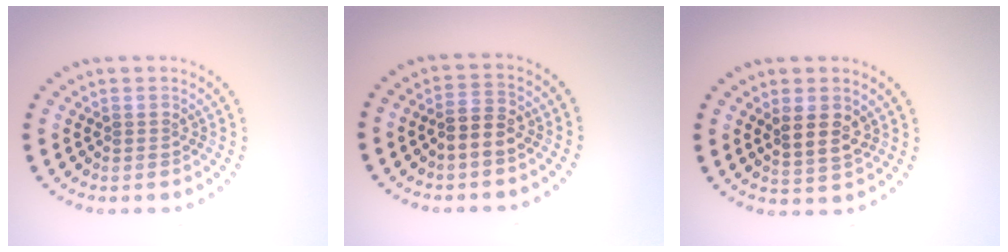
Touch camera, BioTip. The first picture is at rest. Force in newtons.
{"total": 2.4, "press": 2.4, "slide": 0.7}
{"total": 2.7, "press": 2.6, "slide": 1.0}